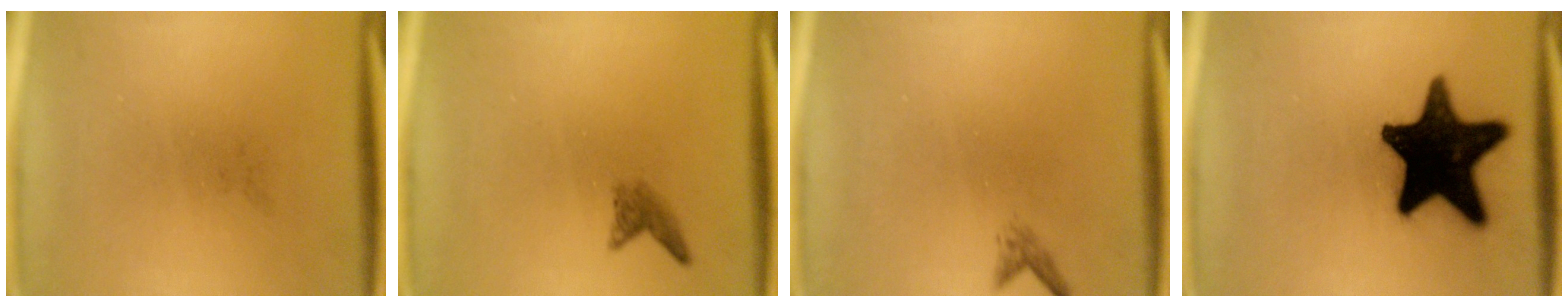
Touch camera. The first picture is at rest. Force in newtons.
{"total": 1.5}
{"total": 1.0}
{"total": 19.8}